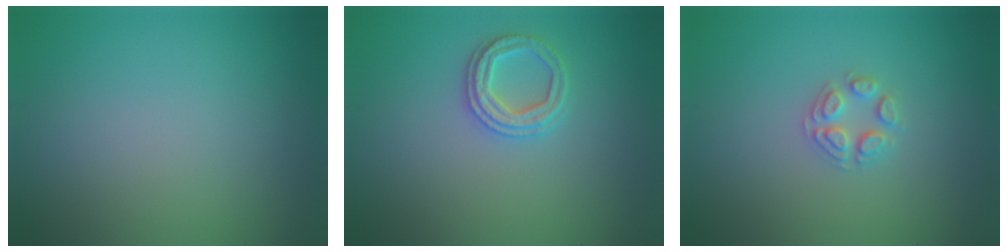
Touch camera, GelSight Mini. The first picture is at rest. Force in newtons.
{"total": 2.4, "press": 2.4, "slide": 0.4}
{"total": 2.2, "press": 2.2, "slide": 0.2}